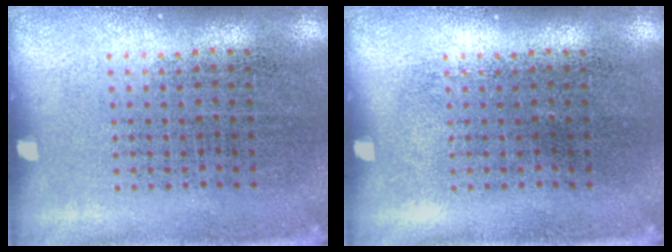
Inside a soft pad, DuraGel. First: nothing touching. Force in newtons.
{"total": 0.0}